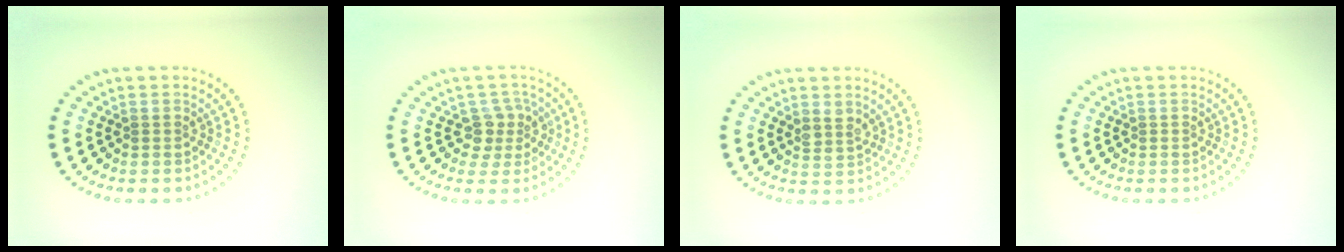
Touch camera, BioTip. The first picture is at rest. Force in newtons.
{"total": 2.6, "press": 2.0, "slide": 1.6}
{"total": 1.3, "press": 1.1, "slide": 0.8}
{"total": 0.0}